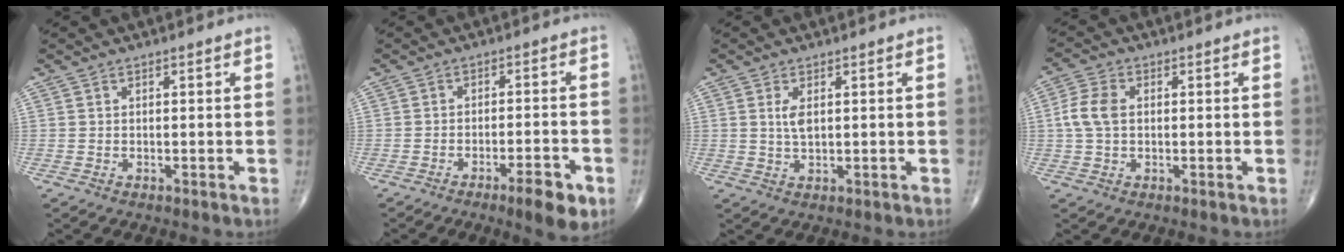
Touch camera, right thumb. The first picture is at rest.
{"total": 7.1, "force": [-3.8, 1.5, 5.8], "torque": [-0.082, 0.013, -0.053]}
{"total": 2.9, "force": [0.8, 1.2, 2.5], "torque": [-0.047, -0.005, 0.017]}
{"total": 5.6, "force": [0.4, 3.6, 4.2], "torque": [-0.098, 0.011, 0.003]}